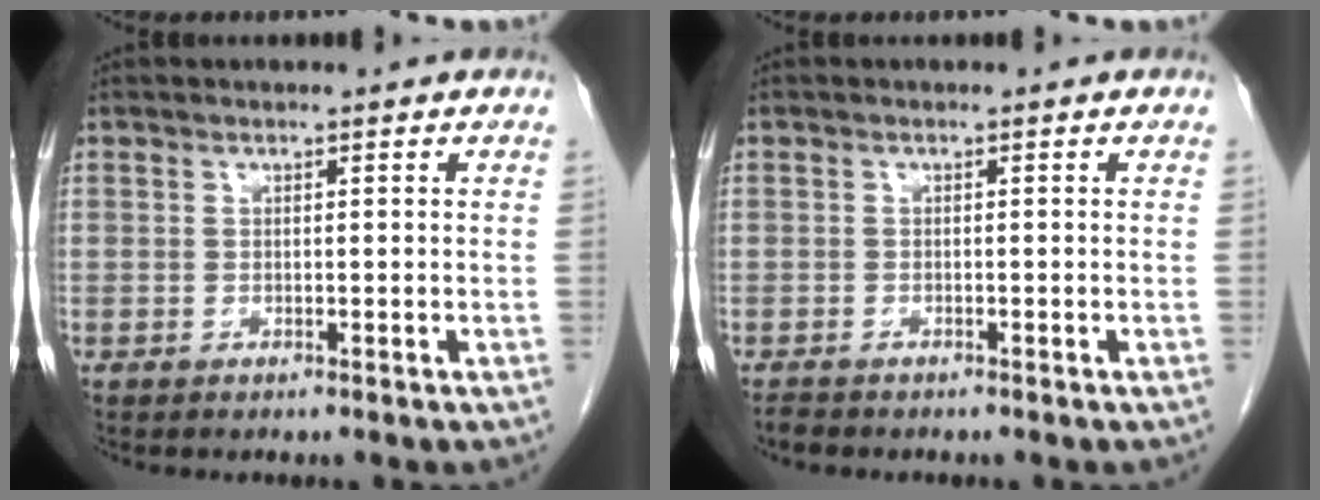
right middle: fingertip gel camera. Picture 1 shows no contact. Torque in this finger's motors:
{"motor_torque": [0.24, 0.00, 0.01, -0.01]}